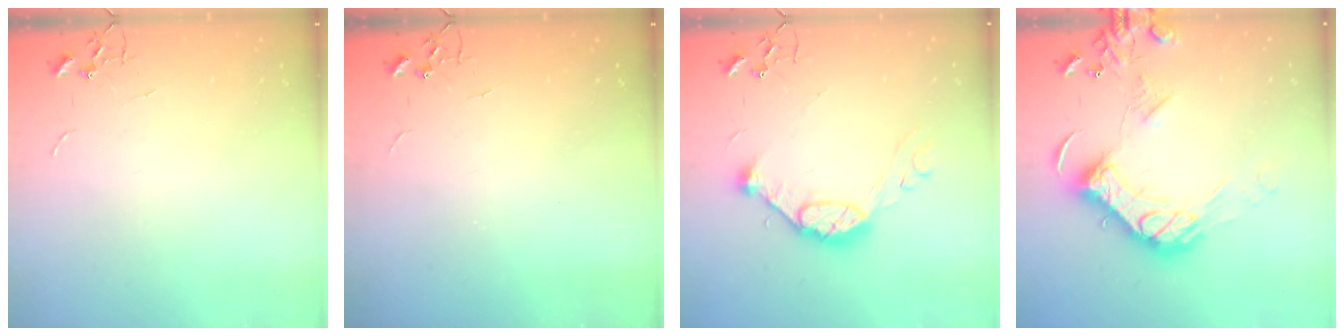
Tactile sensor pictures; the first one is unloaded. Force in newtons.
{"total": 0.0}
{"total": 12.9, "press": 12.8, "slide": 1.2}
{"total": 18.6, "press": 18.5, "slide": 1.9}